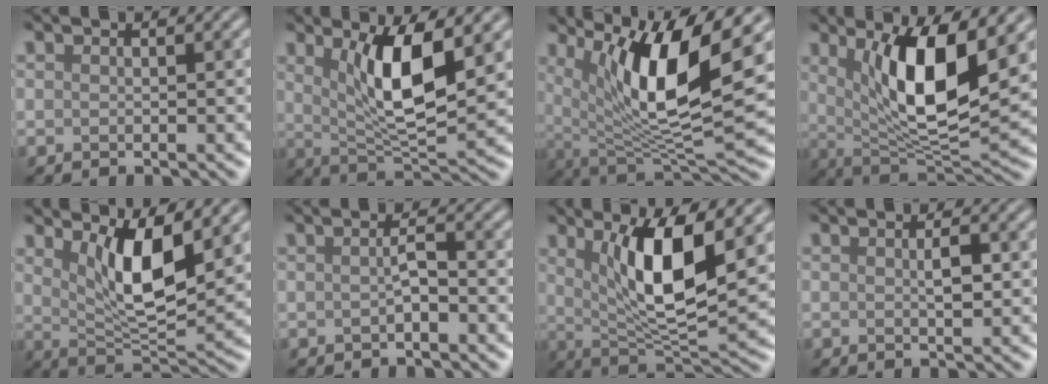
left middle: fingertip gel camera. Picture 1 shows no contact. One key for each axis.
{"total": 6.9, "fx": 2.2, "fy": 1.9, "fz": 6.2, "tx": -0.112, "ty": -0.009, "tz": 0.045}
{"total": 10.8, "fx": 3.9, "fy": 2.9, "fz": 9.7, "tx": -0.161, "ty": -0.013, "tz": 0.076}
{"total": 9.2, "fx": 2.6, "fy": 2.8, "fz": 8.4, "tx": -0.140, "ty": -0.019, "tz": 0.049}
{"total": 6.4, "fx": 2.7, "fy": 1.9, "fz": 5.5, "tx": -0.098, "ty": -0.012, "tz": 0.052}
{"total": 1.4, "fx": -0.3, "fy": 0.2, "fz": 1.3, "tx": -0.026, "ty": 0.003, "tz": -0.005}
{"total": 8.2, "fx": 2.4, "fy": 2.3, "fz": 7.5, "tx": -0.128, "ty": -0.015, "tz": 0.045}
{"total": 1.5, "fx": 0.2, "fy": 0.4, "fz": 1.4, "tx": -0.027, "ty": 0.000, "tz": 0.003}